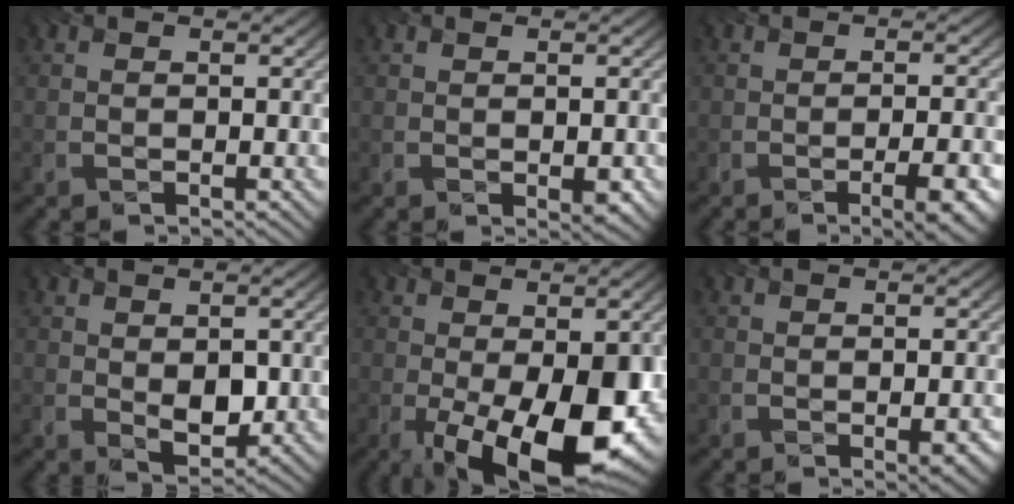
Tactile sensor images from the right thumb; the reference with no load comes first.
{"total": 1.9, "force": [-0.5, 0.8, 1.6], "torque": [-0.024, -0.004, -0.005]}
{"total": 5.0, "force": [-2.6, 0.9, 4.1], "torque": [-0.047, -0.001, -0.043]}
{"total": 3.7, "force": [0.0, 2.2, 2.9], "torque": [-0.056, -0.010, -0.001]}
{"total": 13.9, "force": [-4.9, 5.1, 11.9], "torque": [-0.165, -0.009, -0.076]}
{"total": 3.3, "force": [-1.1, 1.1, 2.9], "torque": [-0.030, -0.001, -0.015]}